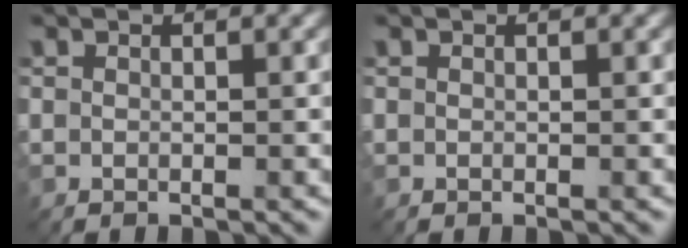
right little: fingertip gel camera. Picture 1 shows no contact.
{"total": 0.0}